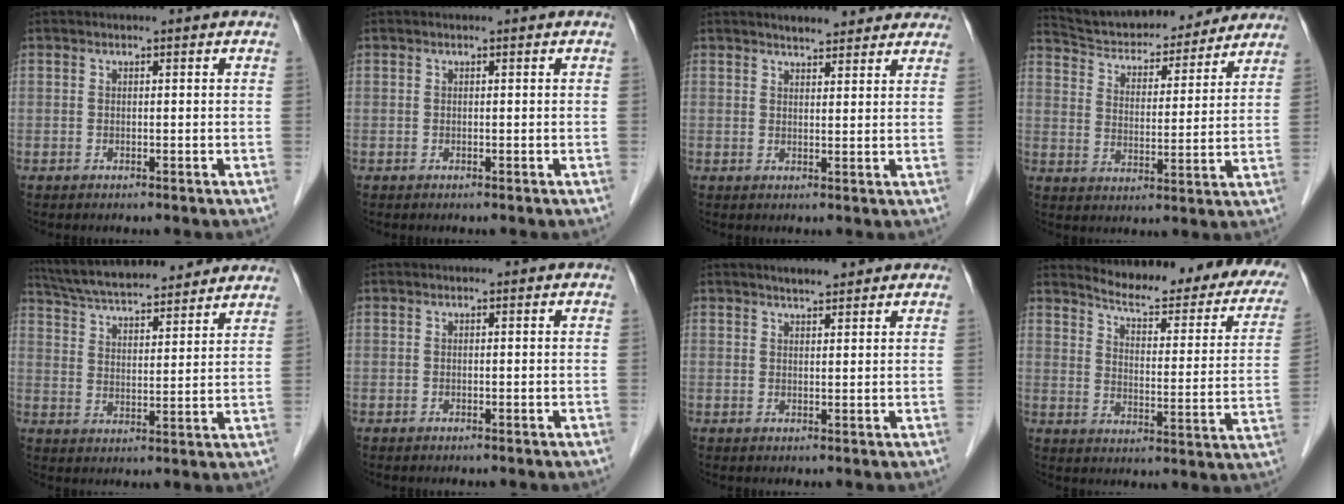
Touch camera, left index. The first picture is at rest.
{"total": 0.0}
{"total": 6.3, "force": [5.6, 1.5, 2.4], "torque": [-0.029, 0.016, 0.071]}
{"total": 18.8, "force": [17.3, 4.6, 5.6], "torque": [-0.089, 0.012, 0.256]}
{"total": 19.9, "force": [17.7, 3.2, 8.5], "torque": [-0.143, 0.037, 0.267]}
{"total": 0.0}
{"total": 3.6, "force": [3.1, 0.6, 1.7], "torque": [-0.026, 0.017, 0.049]}
{"total": 22.2, "force": [19.9, 4.3, 8.9], "torque": [-0.106, -0.070, 0.235]}